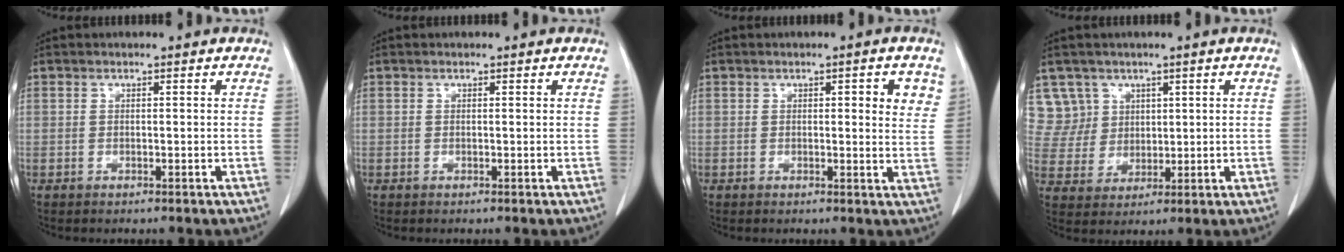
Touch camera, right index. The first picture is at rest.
{"total": 0.0}
{"total": 4.2, "force": [1.6, 1.0, 3.8], "torque": [-0.041, -0.005, 0.015]}
{"total": 6.7, "force": [3.7, 5.6, -0.5], "torque": [0.013, 0.013, 0.084]}